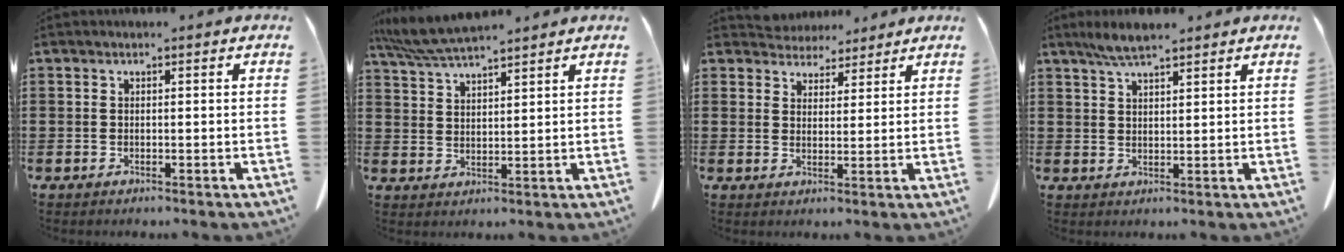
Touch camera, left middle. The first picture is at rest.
{"total": 6.0, "force": [5.3, 0.8, 2.8], "torque": [-0.069, -0.016, 0.099]}
{"total": 4.1, "force": [3.8, 1.3, -0.3], "torque": [-0.010, -0.011, 0.074]}
{"total": 4.1, "force": [3.2, 0.9, 2.4], "torque": [-0.054, -0.002, 0.059]}